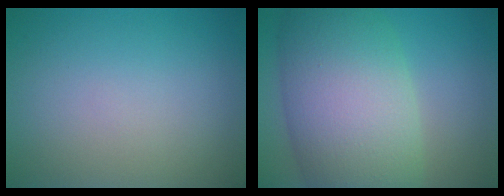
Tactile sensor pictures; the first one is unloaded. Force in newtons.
{"total": 11.7, "press": 11.7, "slide": 0.4}